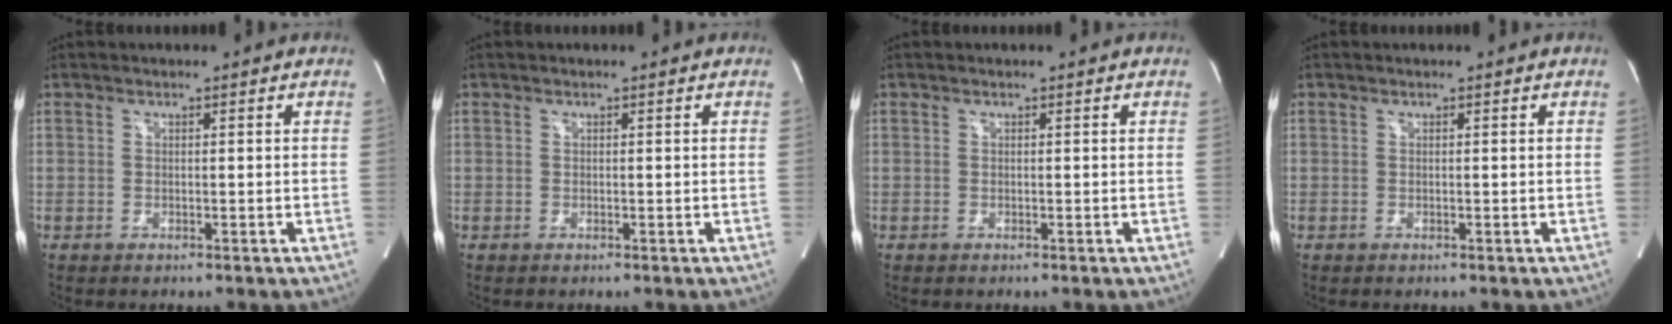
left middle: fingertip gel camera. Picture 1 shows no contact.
{"total": 0.0}
{"total": 0.0}
{"total": 0.0}